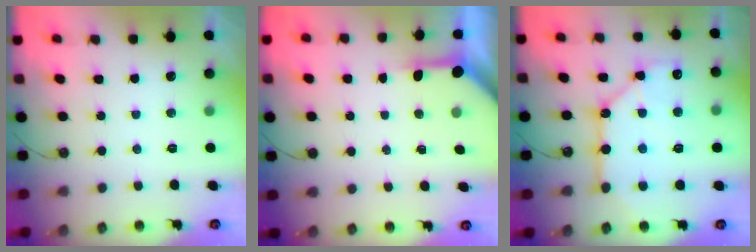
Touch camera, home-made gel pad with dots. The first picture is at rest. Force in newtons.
{"total": 3.6, "press": 3.5, "slide": 0.5}
{"total": 12.8, "press": 12.7, "slide": 1.5}